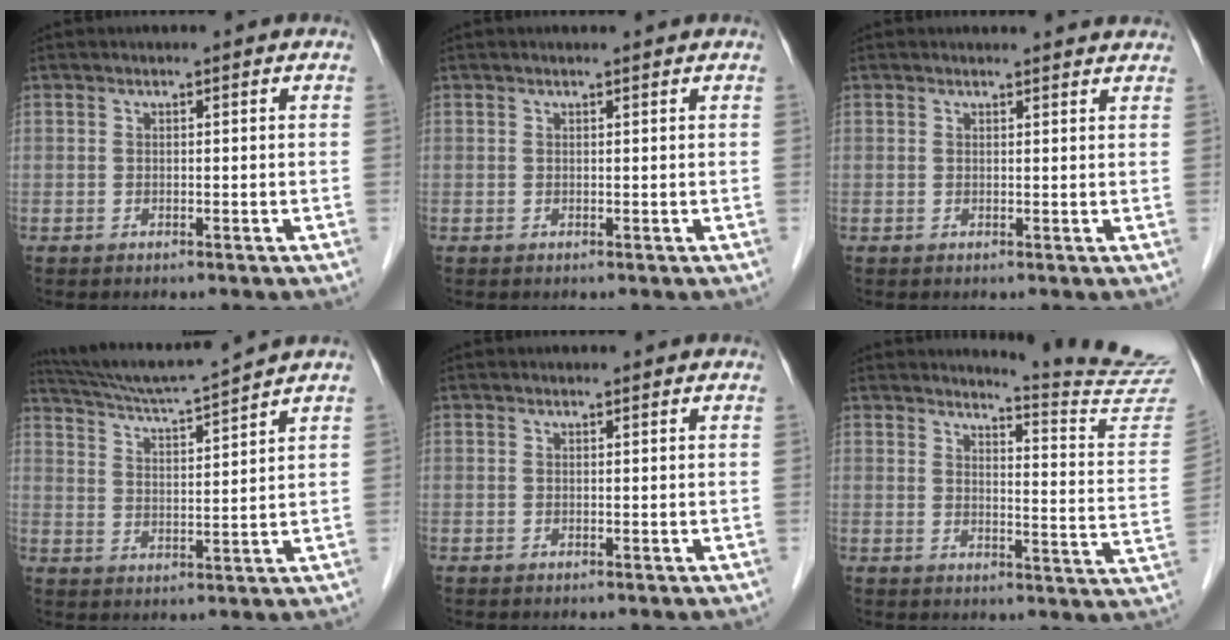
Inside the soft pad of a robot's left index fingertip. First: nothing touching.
{"total": 1.2, "force": [1.1, 0.0, 0.4], "torque": [-0.008, 0.009, 0.017]}
{"total": 4.3, "force": [4.2, 0.8, 0.5], "torque": [-0.007, 0.005, 0.037]}
{"total": 11.1, "force": [10.2, -2.0, 3.8], "torque": [-0.074, 0.002, 0.174]}
{"total": 1.2, "force": [1.2, 0.3, 0.2], "torque": [-0.013, 0.013, 0.012]}
{"total": 12.6, "force": [12.4, -2.2, 0.8], "torque": [-0.019, -0.116, 0.139]}